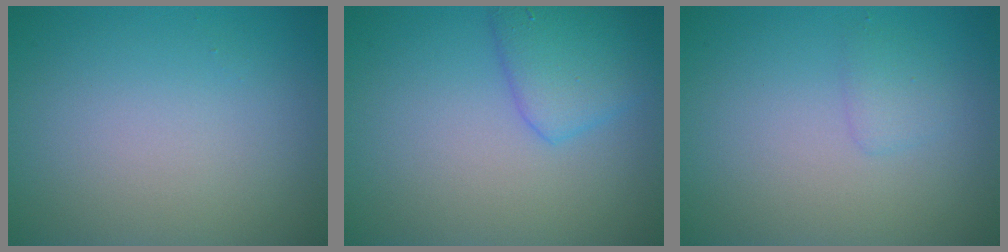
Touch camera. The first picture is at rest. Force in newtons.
{"total": 3.3, "press": 3.3, "slide": 0.2}
{"total": 1.1, "press": 1.1, "slide": 0.1}